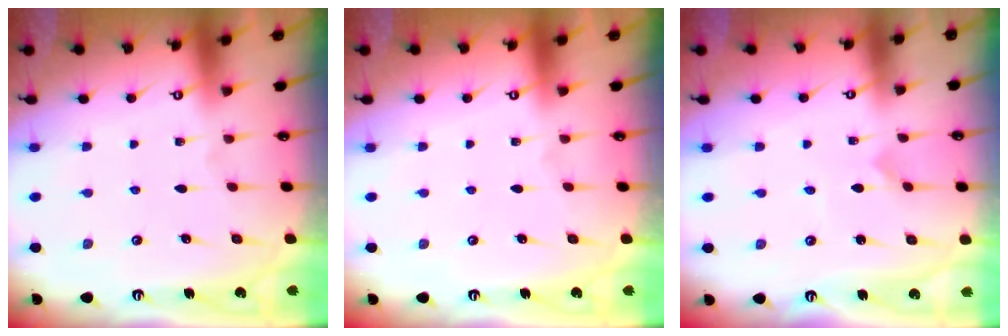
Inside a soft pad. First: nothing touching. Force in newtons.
{"total": 0.0}
{"total": 0.0}